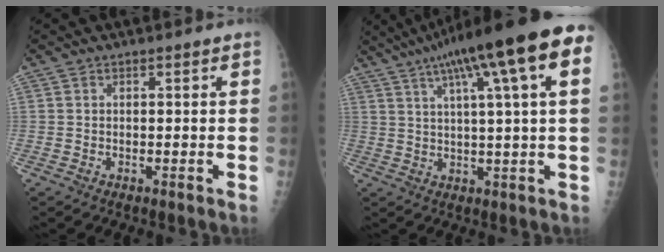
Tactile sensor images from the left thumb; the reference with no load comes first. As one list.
[{"total": 19.4, "force": [8.8, 2.7, 17.1], "torque": [-0.268, 0.021, 0.122]}]